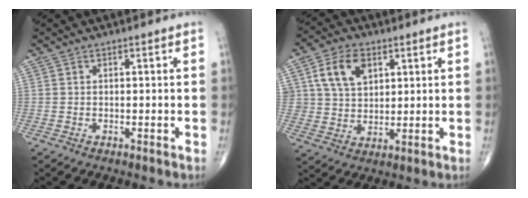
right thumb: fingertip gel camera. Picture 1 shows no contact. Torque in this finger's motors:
{"motor_torque": [1.23, 1.15, 0.71, 0.21, 0.05]}